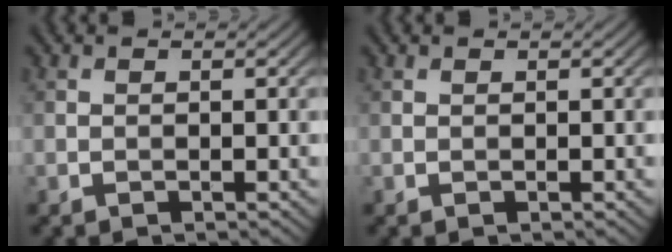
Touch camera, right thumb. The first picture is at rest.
{"total": 0.0}